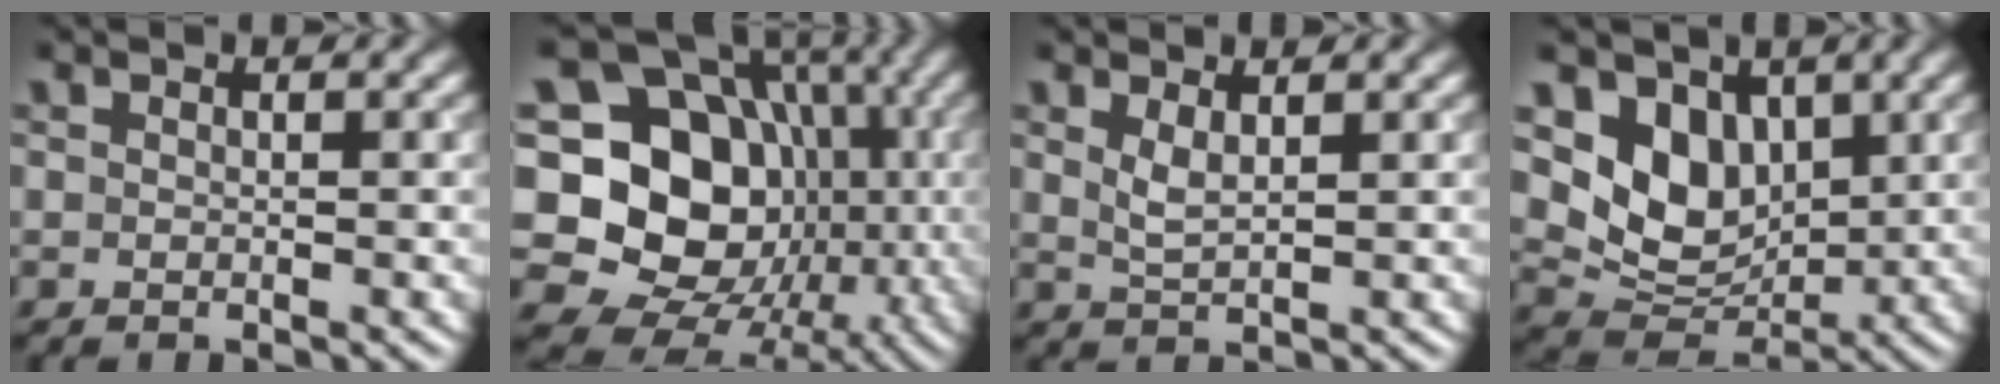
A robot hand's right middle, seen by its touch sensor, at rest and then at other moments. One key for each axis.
{"total": 18.1, "fx": -0.4, "fy": 15.1, "fz": 10.1, "tx": -0.164, "ty": 0.004, "tz": -0.018}
{"total": 1.7, "fx": 0.9, "fy": 0.5, "fz": 1.4, "tx": -0.033, "ty": -0.002, "tz": 0.021}
{"total": 6.5, "fx": 2.2, "fy": 4.9, "fz": 3.6, "tx": -0.064, "ty": -0.019, "tz": 0.039}